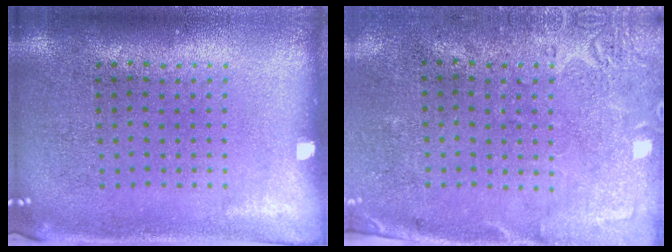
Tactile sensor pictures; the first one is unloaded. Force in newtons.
{"total": 2.8, "press": 2.1, "slide": 1.7}